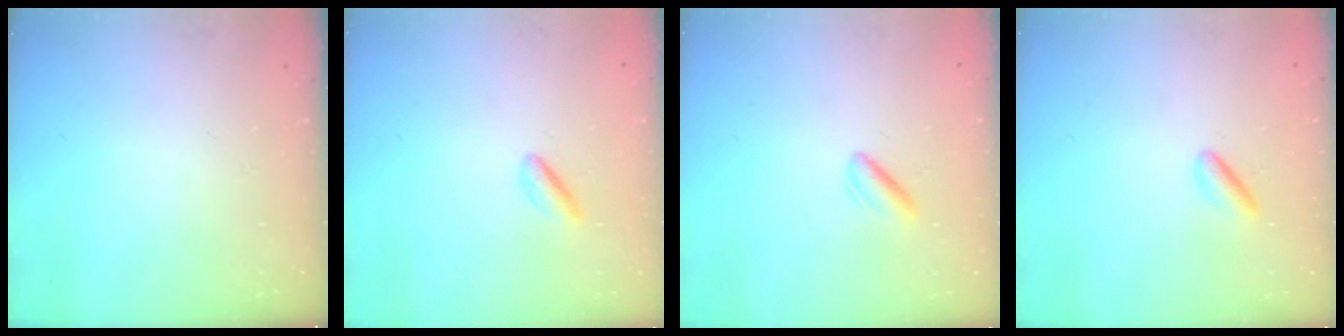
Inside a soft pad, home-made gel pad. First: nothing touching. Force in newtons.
{"total": 1.8, "press": 1.5, "slide": 0.9}
{"total": 2.0, "press": 1.8, "slide": 0.9}
{"total": 2.8, "press": 2.6, "slide": 0.9}